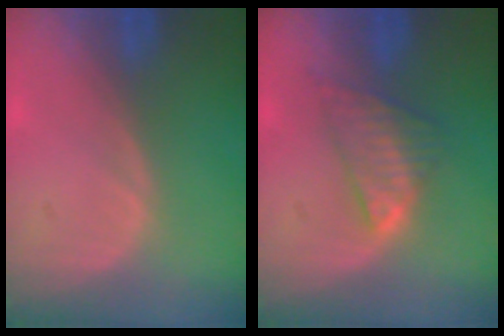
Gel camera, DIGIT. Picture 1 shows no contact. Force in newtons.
{"total": 4.9, "press": 4.9, "slide": 0.4}